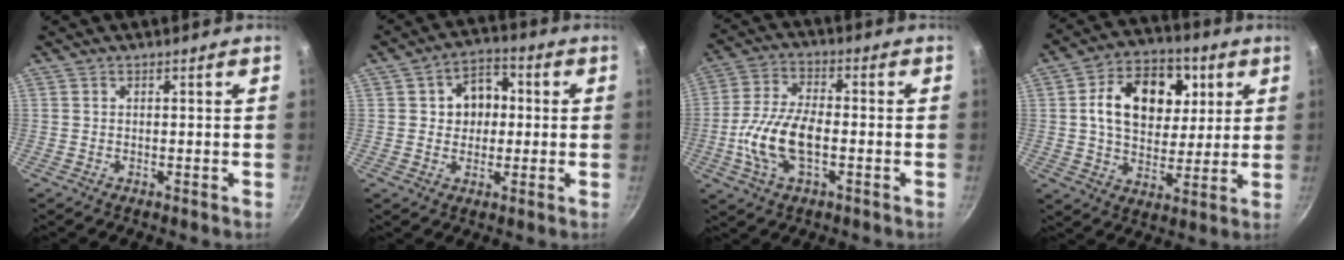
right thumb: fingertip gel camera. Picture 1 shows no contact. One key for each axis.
{"total": 8.2, "fx": 1.0, "fy": 6.3, "fz": 5.1, "tx": -0.042, "ty": 0.014, "tz": 0.007}
{"total": 12.3, "fx": -2.6, "fy": 6.0, "fz": 10.4, "tx": -0.218, "ty": 0.018, "tz": -0.052}
{"total": 17.0, "fx": 4.3, "fy": 11.8, "fz": 11.6, "tx": -0.152, "ty": 0.003, "tz": 0.069}